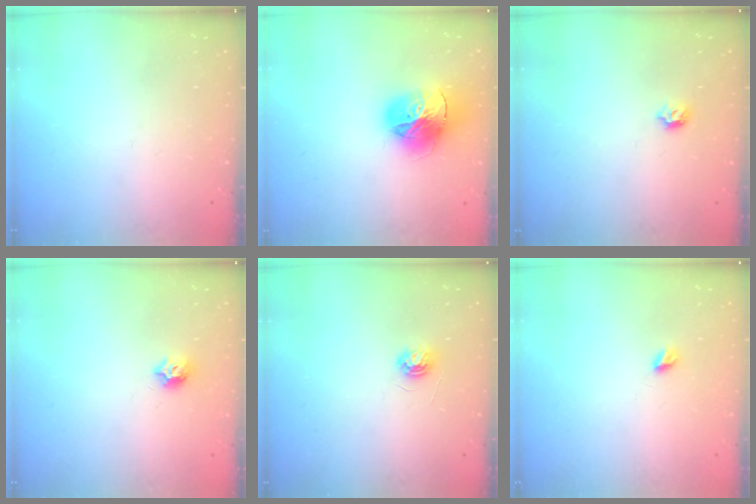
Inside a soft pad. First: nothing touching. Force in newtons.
{"total": 18.4, "press": 18.3, "slide": 2.2}
{"total": 4.8, "press": 4.7, "slide": 1.0}
{"total": 6.4, "press": 6.4, "slide": 0.3}
{"total": 4.4, "press": 4.4, "slide": 0.5}
{"total": 4.3, "press": 4.2, "slide": 0.5}